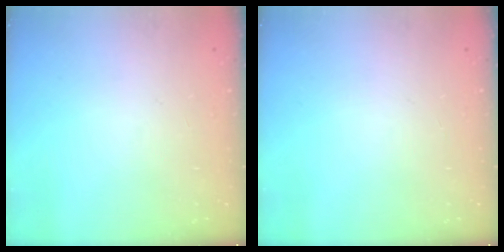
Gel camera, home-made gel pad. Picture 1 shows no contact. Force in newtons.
{"total": 0.0}